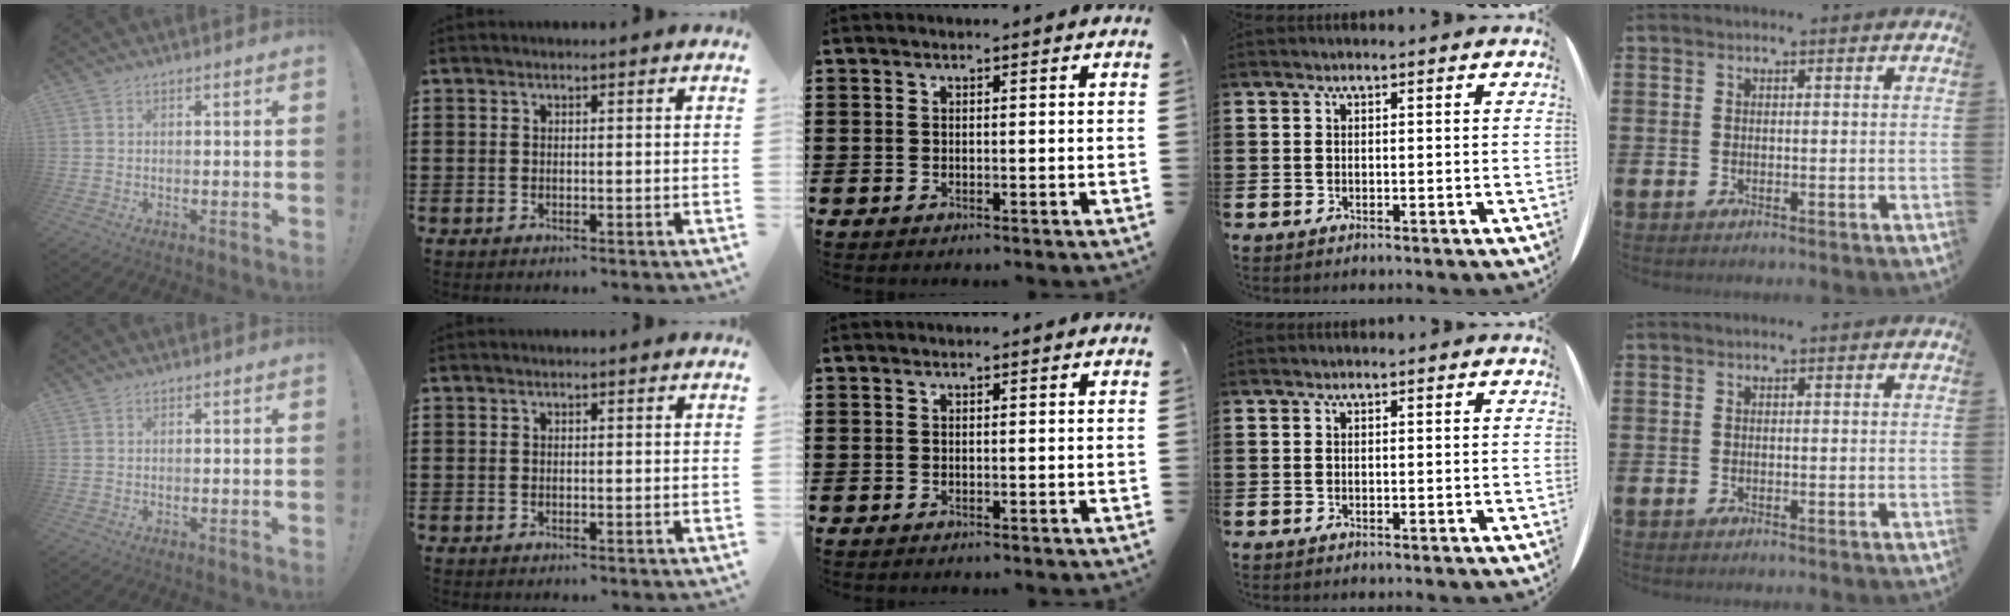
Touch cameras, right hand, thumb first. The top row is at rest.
{}